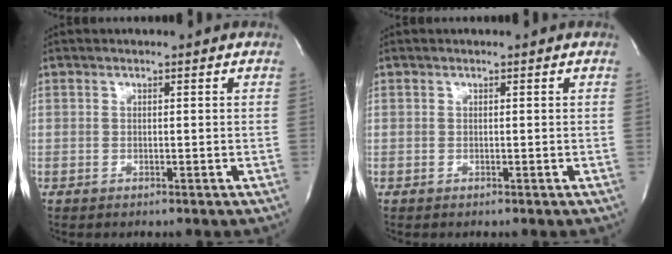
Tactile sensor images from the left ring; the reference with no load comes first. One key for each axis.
{"total": 0.0}